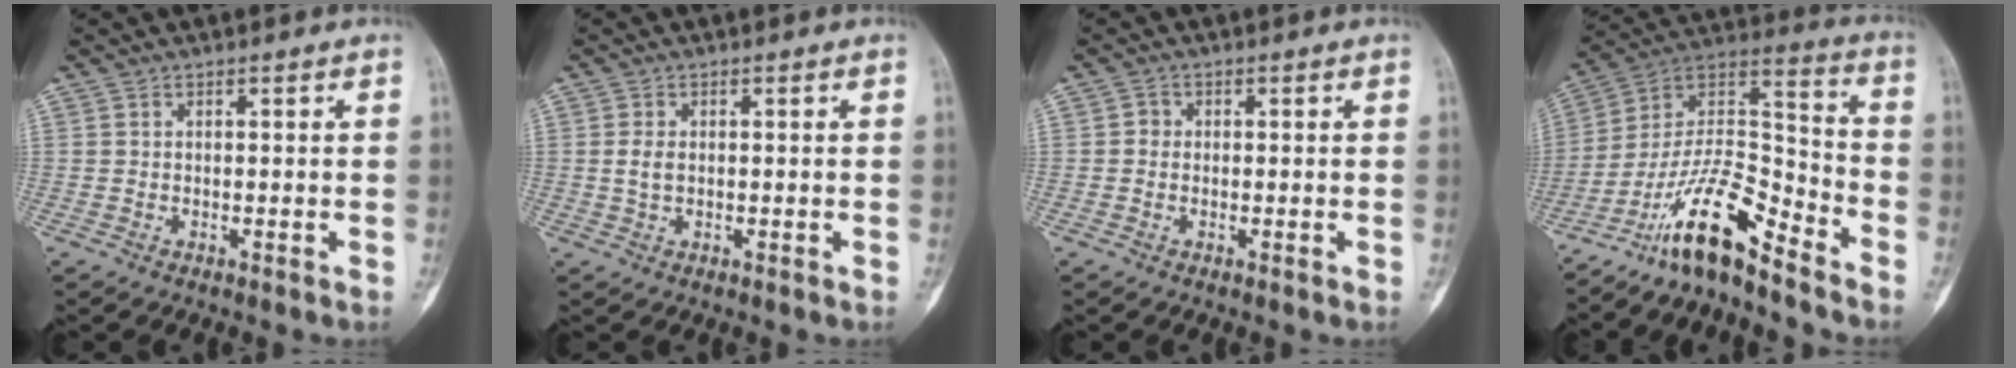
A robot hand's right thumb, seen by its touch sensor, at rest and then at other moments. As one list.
[{"total": 2.2, "force": [0.1, 1.3, 1.7], "torque": [-0.036, 0.000, 0.002]}, {"total": 1.2, "force": [-0.1, 1.2, 0.4], "torque": [0.002, 0.005, -0.006]}, {"total": 15.3, "force": [-11.5, 4.0, 9.3], "torque": [-0.162, 0.104, -0.214]}]